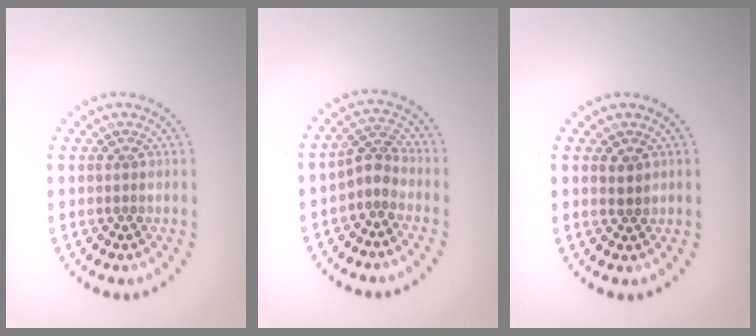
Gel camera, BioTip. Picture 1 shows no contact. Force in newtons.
{"total": 2.3, "press": 1.6, "slide": 1.6}
{"total": 1.0, "press": 0.9, "slide": 0.4}